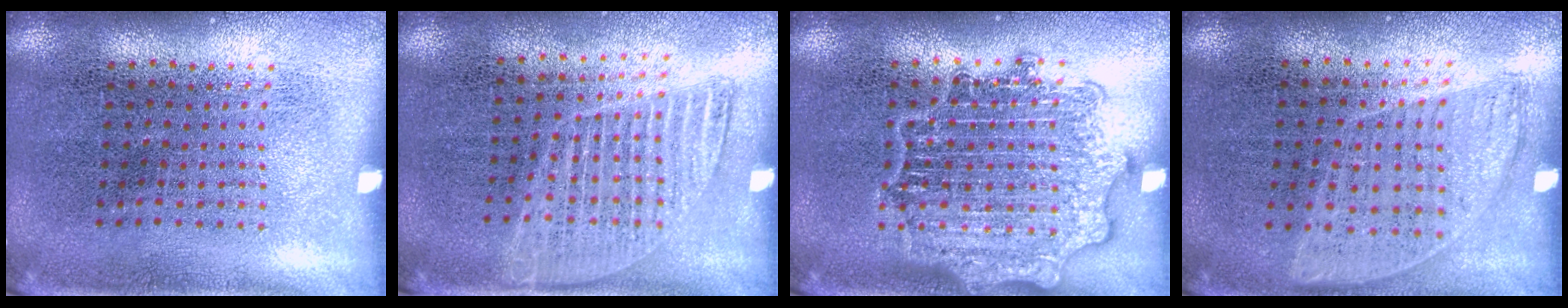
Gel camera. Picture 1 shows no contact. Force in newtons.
{"total": 1.2, "press": 1.1, "slide": 0.5}
{"total": 2.8, "press": 2.8, "slide": 0.4}
{"total": 0.9, "press": 0.8, "slide": 0.5}